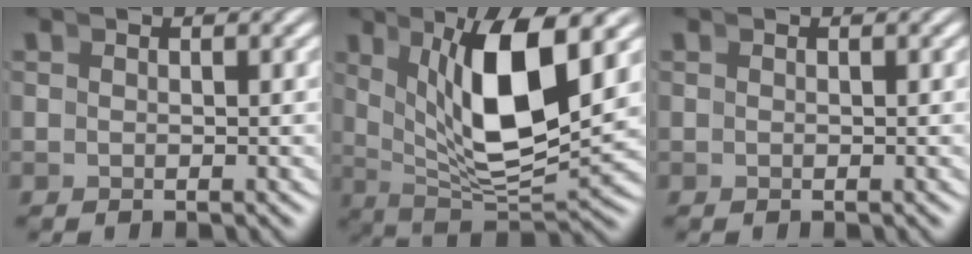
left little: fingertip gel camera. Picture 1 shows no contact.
{"total": 9.8, "force": [2.5, 3.6, 8.8], "torque": [-0.143, -0.005, 0.053]}
{"total": 0.0}